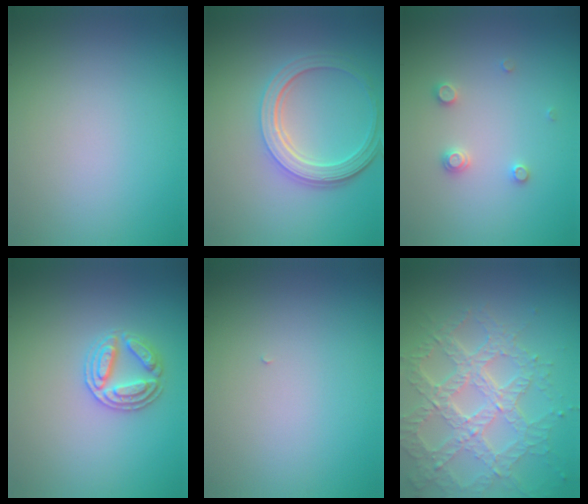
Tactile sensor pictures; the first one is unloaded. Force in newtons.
{"total": 5.0, "press": 3.8, "slide": 3.2}
{"total": 1.5, "press": 1.5, "slide": 0.2}
{"total": 2.8, "press": 2.8, "slide": 0.2}
{"total": 0.0}
{"total": 7.5, "press": 5.3, "slide": 5.2}